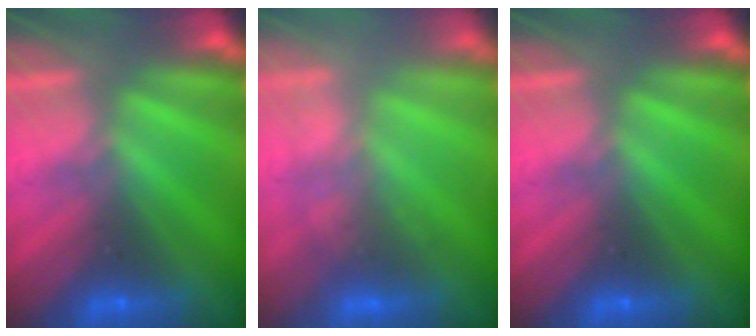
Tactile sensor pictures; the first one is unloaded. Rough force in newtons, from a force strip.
{"total": 2.7}
{"total": 0.0}